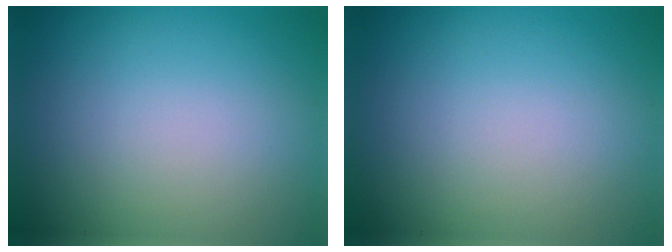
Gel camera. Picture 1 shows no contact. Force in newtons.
{"total": 0.0}